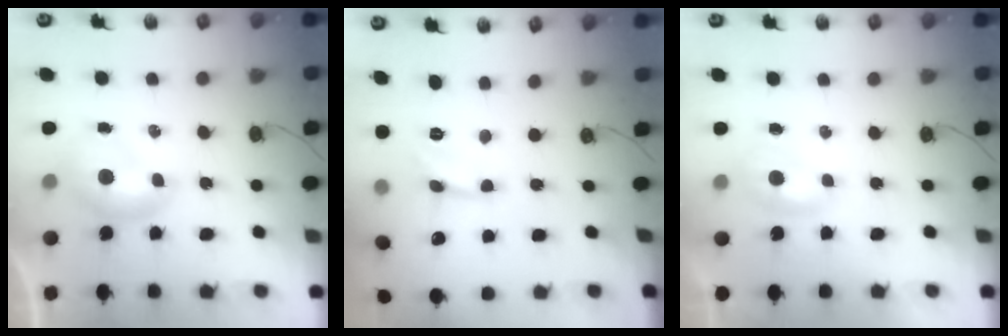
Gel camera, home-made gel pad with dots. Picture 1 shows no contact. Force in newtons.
{"total": 2.8, "press": 2.8, "slide": 0.4}
{"total": 0.5, "press": 0.4, "slide": 0.4}